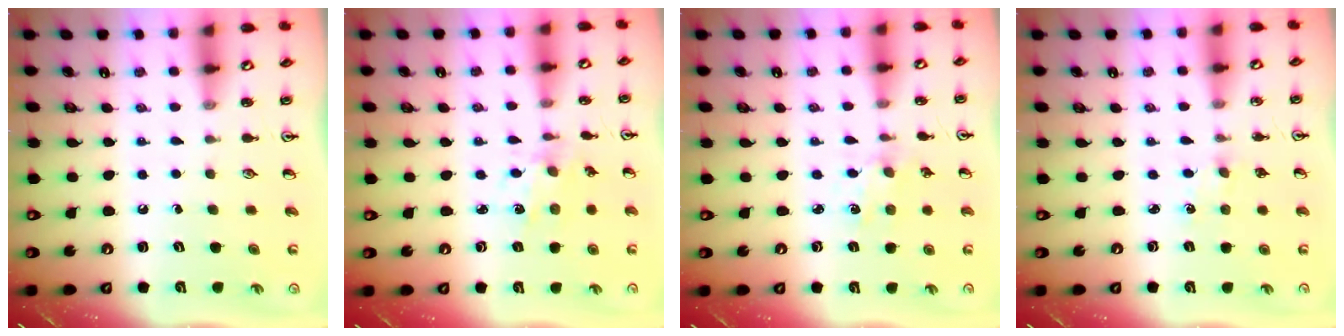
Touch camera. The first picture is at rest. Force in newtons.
{"total": 2.3, "press": 2.2, "slide": 0.6}
{"total": 1.4, "press": 1.4, "slide": 0.2}
{"total": 1.3, "press": 1.3, "slide": 0.3}